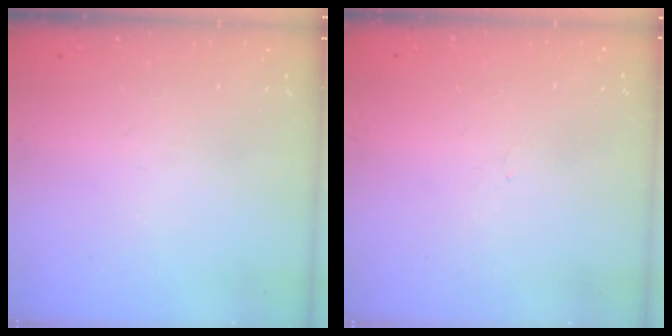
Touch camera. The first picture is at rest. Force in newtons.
{"total": 0.0}